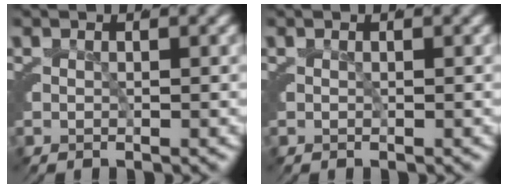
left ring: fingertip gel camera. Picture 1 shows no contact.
{"total": 0.0}